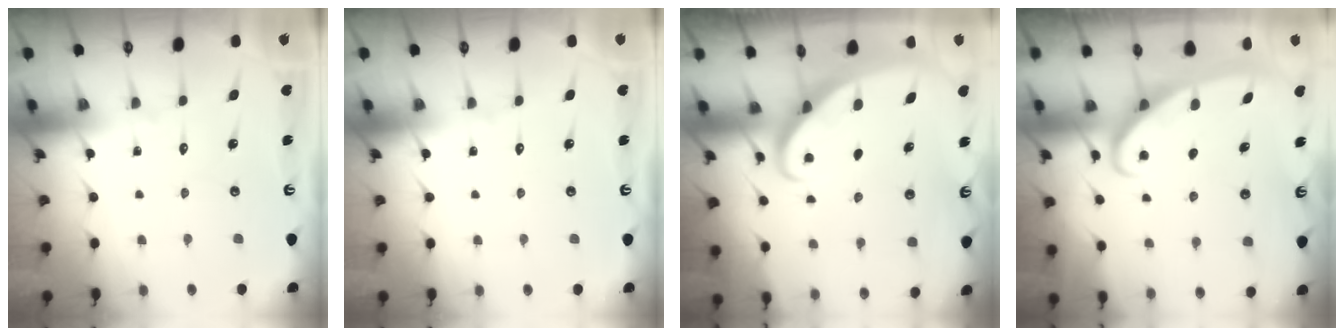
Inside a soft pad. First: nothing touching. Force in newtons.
{"total": 0.0}
{"total": 2.8, "press": 2.8, "slide": 0.2}
{"total": 3.0, "press": 2.9, "slide": 0.4}